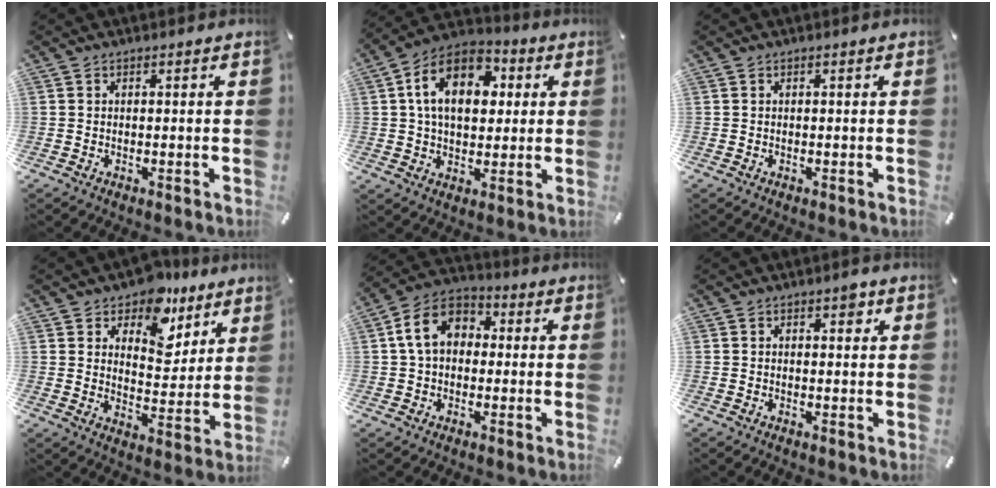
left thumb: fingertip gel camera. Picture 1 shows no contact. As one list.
[{"total": 14.3, "force": [3.5, 9.8, 9.9], "torque": [-0.179, 0.004, 0.057]}, {"total": 0.0}, {"total": 14.0, "force": [9.4, 6.5, 8.0], "torque": [-0.103, -0.069, 0.163]}, {"total": 9.9, "force": [0.7, 7.5, 6.4], "torque": [-0.137, 0.020, 0.012]}, {"total": 2.4, "force": [0.9, 1.4, 1.7], "torque": [-0.013, -0.002, 0.009]}]